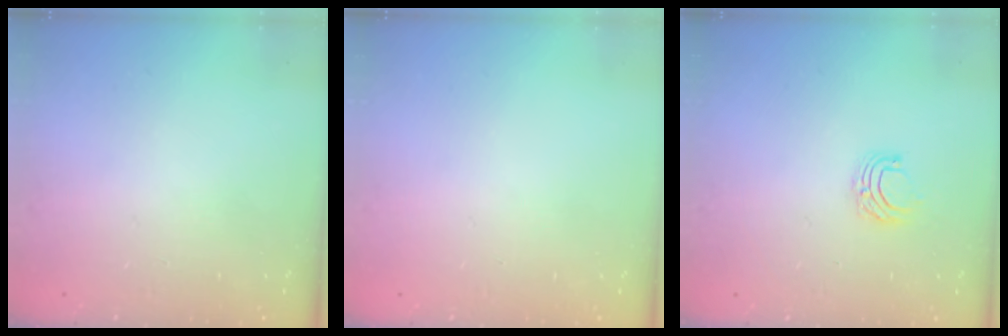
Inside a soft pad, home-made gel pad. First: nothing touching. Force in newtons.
{"total": 0.0}
{"total": 5.2, "press": 5.2, "slide": 0.4}